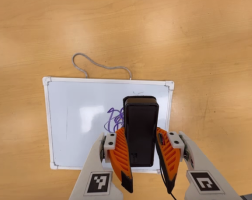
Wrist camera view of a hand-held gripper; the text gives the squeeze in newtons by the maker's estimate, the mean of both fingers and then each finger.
{"total": 8.6, "left": 6.9, "right": 10.4}